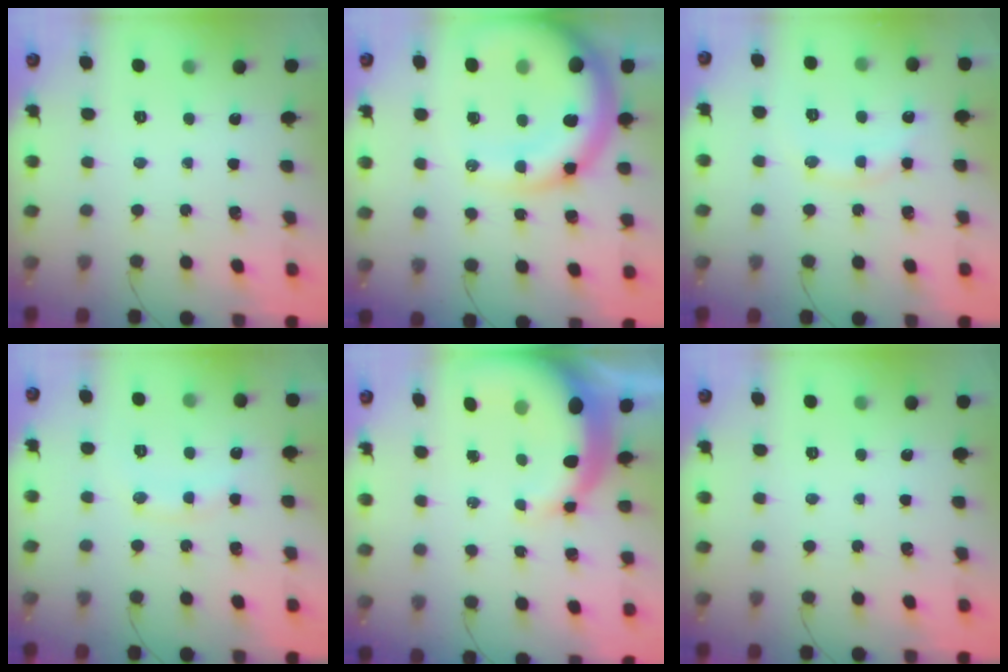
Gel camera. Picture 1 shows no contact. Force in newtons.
{"total": 20.6, "press": 20.1, "slide": 4.5}
{"total": 10.6, "press": 10.6, "slide": 0.9}
{"total": 8.9, "press": 8.8, "slide": 1.1}
{"total": 11.2, "press": 10.9, "slide": 2.2}
{"total": 0.0}